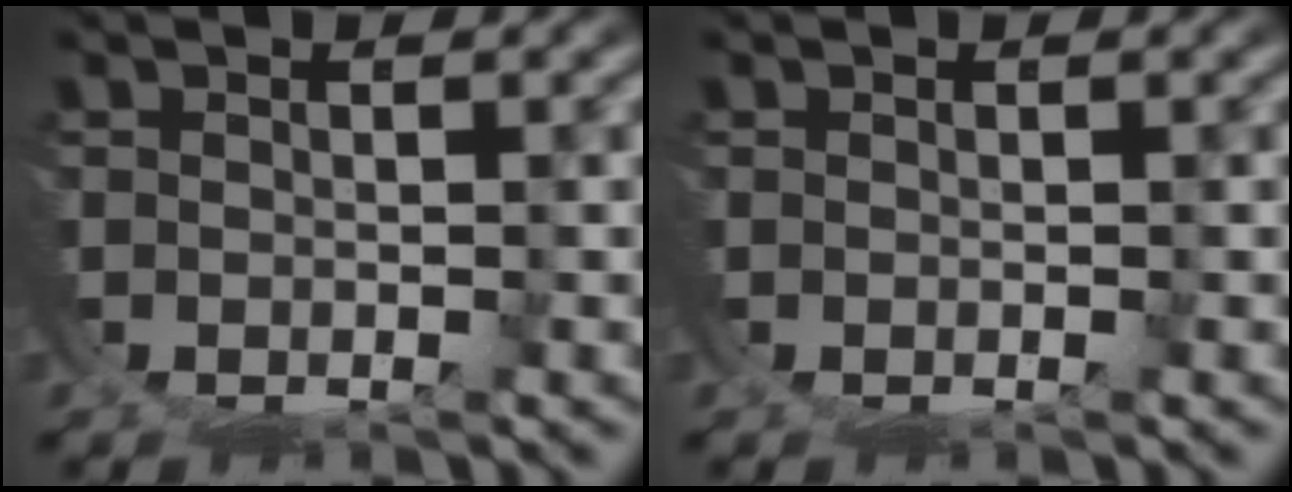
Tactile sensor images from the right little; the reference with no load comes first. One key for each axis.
{"total": 0.0}